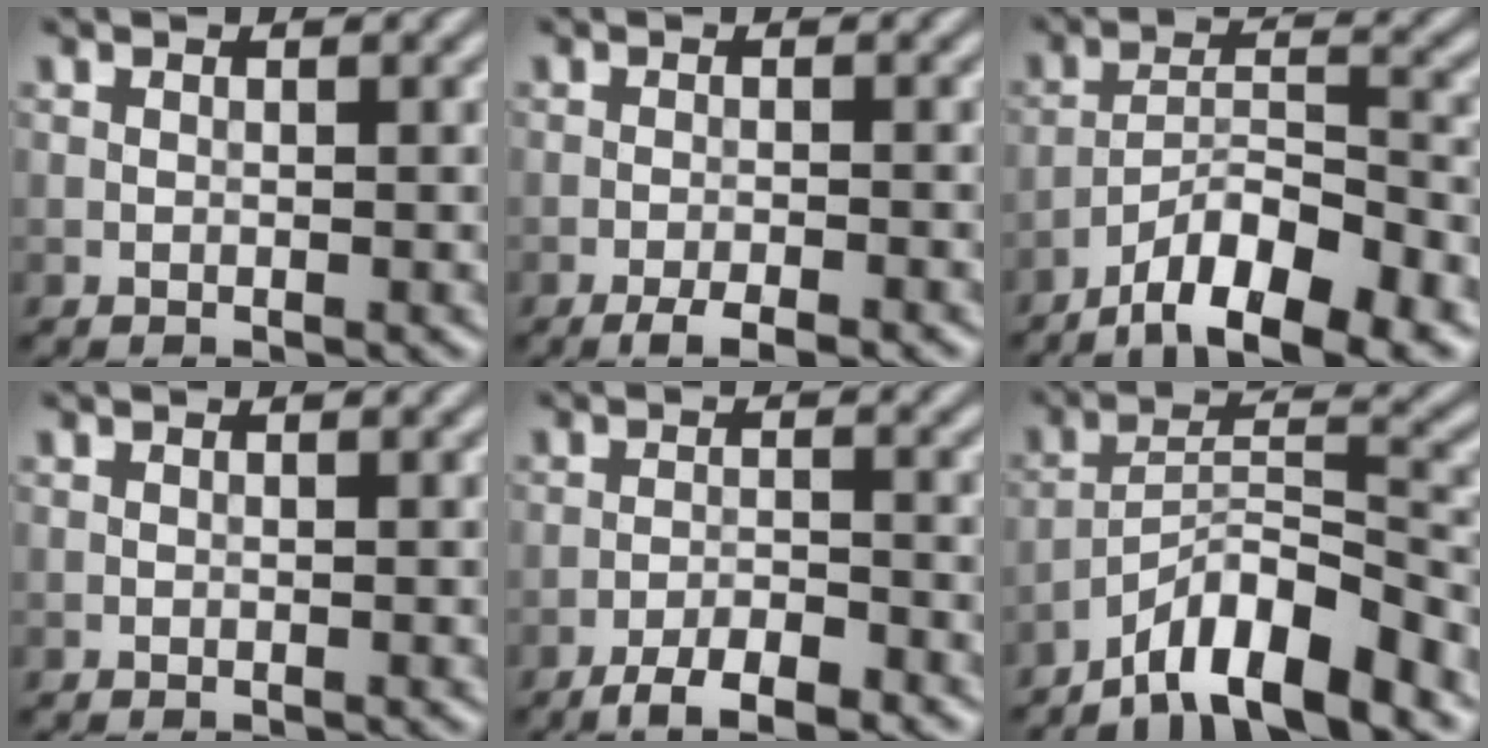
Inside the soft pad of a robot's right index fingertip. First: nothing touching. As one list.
[{"total": 2.5, "force": [-1.8, 0.4, 1.7], "torque": [-0.028, 0.002, -0.033]}, {"total": 9.1, "force": [-6.3, 2.3, 6.2], "torque": [-0.096, 0.010, -0.112]}, {"total": 0.0}, {"total": 4.0, "force": [-3.1, 0.9, 2.3], "torque": [-0.042, 0.005, -0.057]}, {"total": 8.4, "force": [-6.3, 1.7, 5.3], "torque": [-0.083, 0.011, -0.114]}]